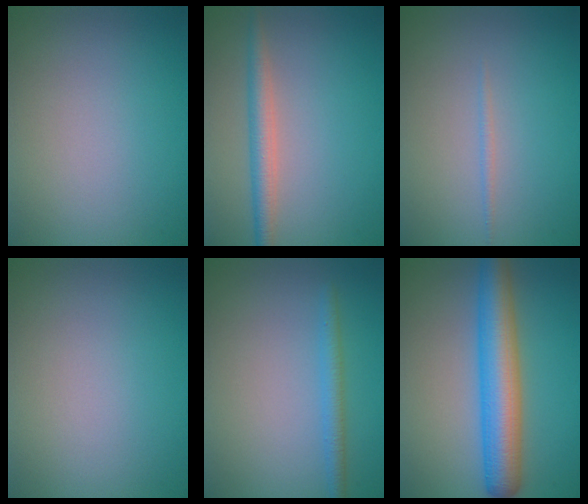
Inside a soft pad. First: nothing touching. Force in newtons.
{"total": 2.7, "press": 2.7, "slide": 0.0}
{"total": 0.6, "press": 0.6, "slide": 0.1}
{"total": 0.0}
{"total": 1.8, "press": 1.8, "slide": 0.0}
{"total": 6.9, "press": 6.8, "slide": 0.1}